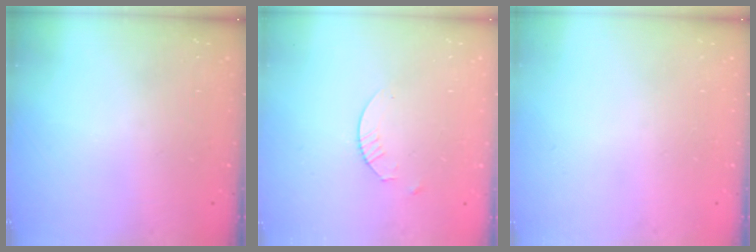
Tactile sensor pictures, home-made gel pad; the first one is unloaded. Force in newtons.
{"total": 2.4, "press": 2.4, "slide": 0.3}
{"total": 0.0}